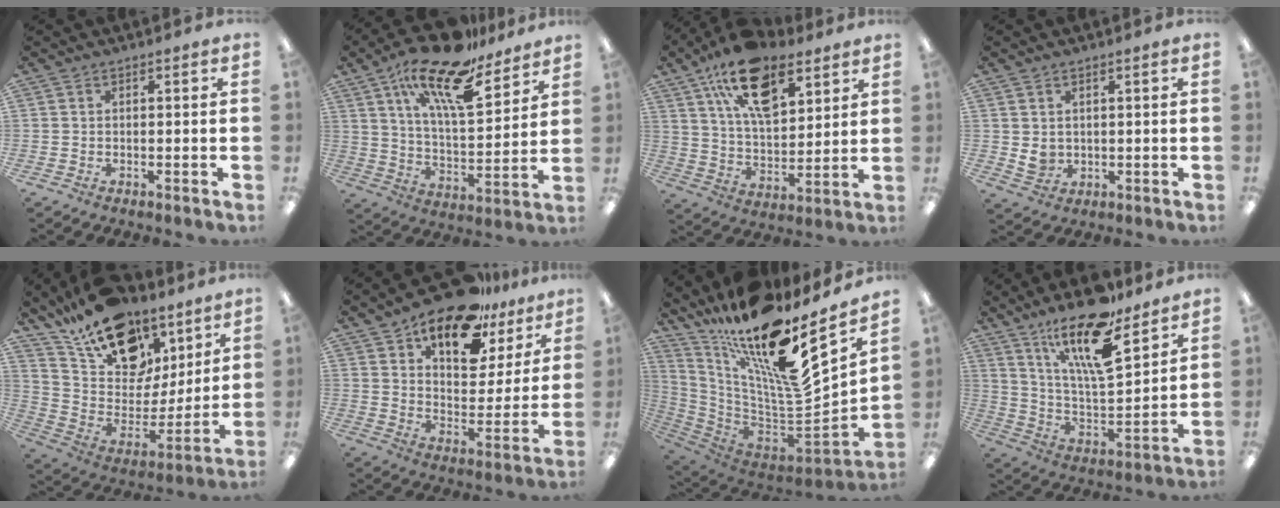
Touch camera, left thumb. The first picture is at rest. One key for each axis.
{"total": 20.4, "fx": 14.9, "fy": 6.3, "fz": 12.4, "tx": -0.217, "ty": -0.094, "tz": 0.253}
{"total": 19.0, "fx": 11.0, "fy": 9.8, "fz": 11.9, "tx": -0.200, "ty": -0.040, "tz": 0.196}
{"total": 3.1, "fx": 1.2, "fy": 2.6, "fz": 1.2, "tx": -0.017, "ty": -0.005, "tz": 0.024}
{"total": 20.3, "fx": 14.2, "fy": 11.5, "fz": 8.7, "tx": -0.145, "ty": -0.094, "tz": 0.258}
{"total": 16.5, "fx": 12.5, "fy": 7.5, "fz": 7.8, "tx": -0.126, "ty": -0.081, "tz": 0.218}
{"total": 18.9, "fx": 12.7, "fy": 4.4, "fz": 13.2, "tx": -0.233, "ty": -0.121, "tz": 0.206}
{"total": 18.7, "fx": 13.2, "fy": 5.2, "fz": 12.2, "tx": -0.214, "ty": -0.082, "tz": 0.220}